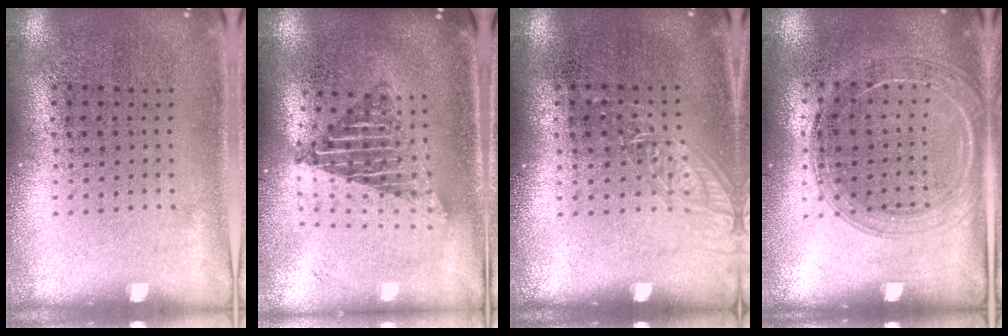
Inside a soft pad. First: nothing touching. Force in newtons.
{"total": 1.9, "press": 1.5, "slide": 1.1}
{"total": 1.2, "press": 1.1, "slide": 0.4}
{"total": 1.5, "press": 1.5, "slide": 0.2}